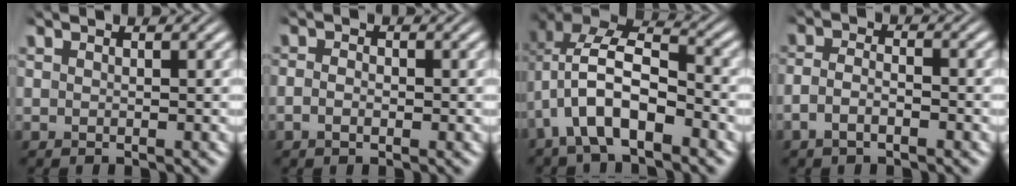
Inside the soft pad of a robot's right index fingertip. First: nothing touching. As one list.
[{"total": 1.1, "force": [-0.6, 0.6, 0.7], "torque": [-0.018, -0.002, -0.014]}, {"total": 8.5, "force": [0.0, 6.1, 5.9], "torque": [-0.123, -0.014, -0.008]}, {"total": 2.8, "force": [-1.5, 1.6, 1.8], "torque": [-0.045, -0.002, -0.026]}]